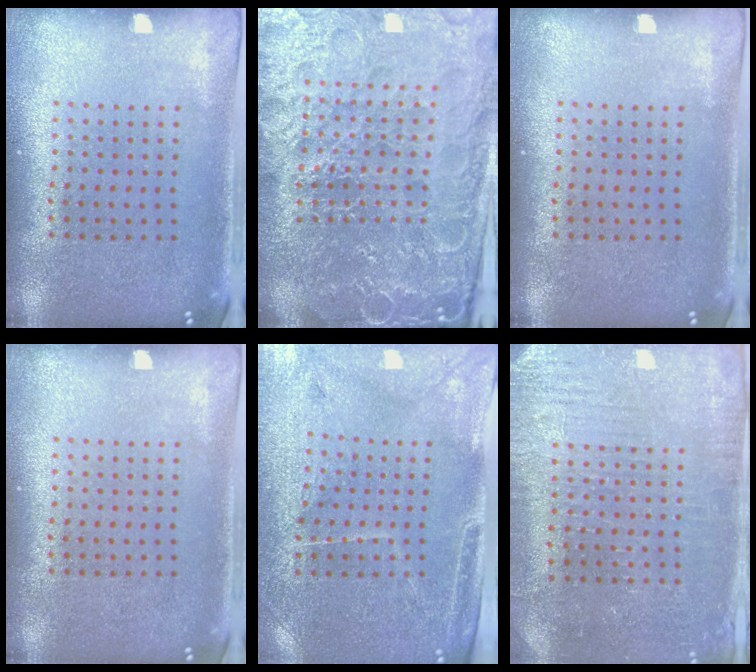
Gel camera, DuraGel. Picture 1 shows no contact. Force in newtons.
{"total": 5.6, "press": 5.2, "slide": 2.1}
{"total": 0.0}
{"total": 0.0}
{"total": 3.3, "press": 3.1, "slide": 1.0}
{"total": 3.1, "press": 3.0, "slide": 0.6}